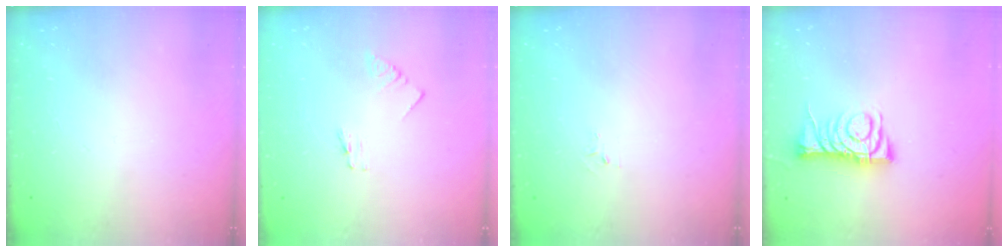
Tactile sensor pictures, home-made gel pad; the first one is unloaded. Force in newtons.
{"total": 0.7, "press": 0.7, "slide": 0.1}
{"total": 2.6, "press": 2.6, "slide": 0.4}
{"total": 8.8, "press": 8.8, "slide": 0.7}